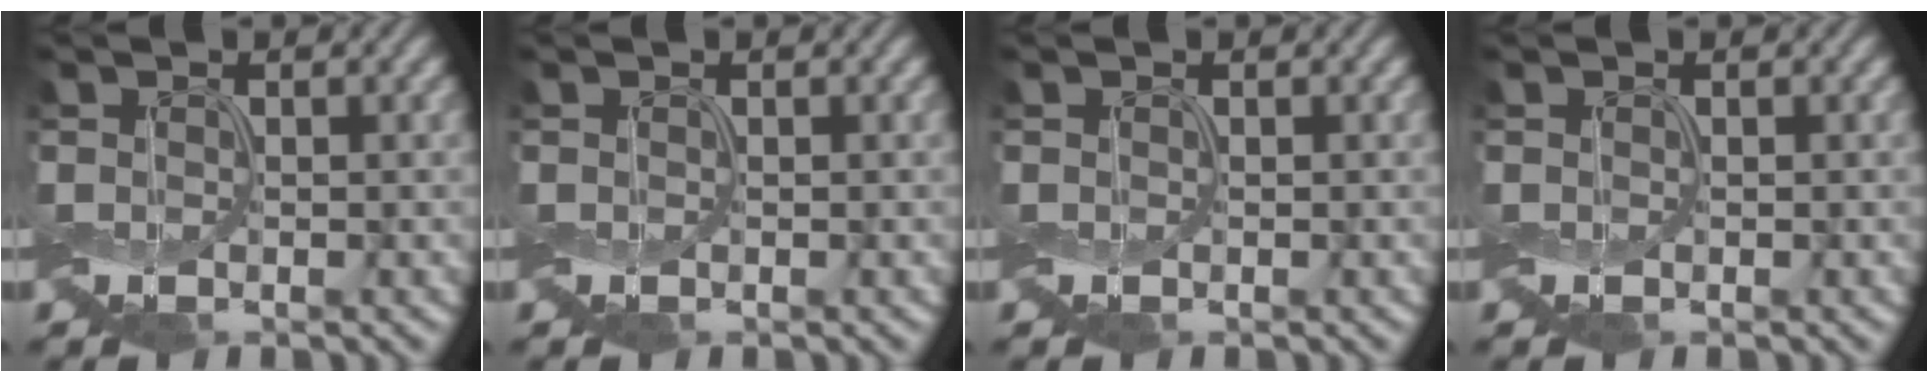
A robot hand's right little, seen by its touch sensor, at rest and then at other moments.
{"total": 0.0}
{"total": 0.0}
{"total": 0.0}